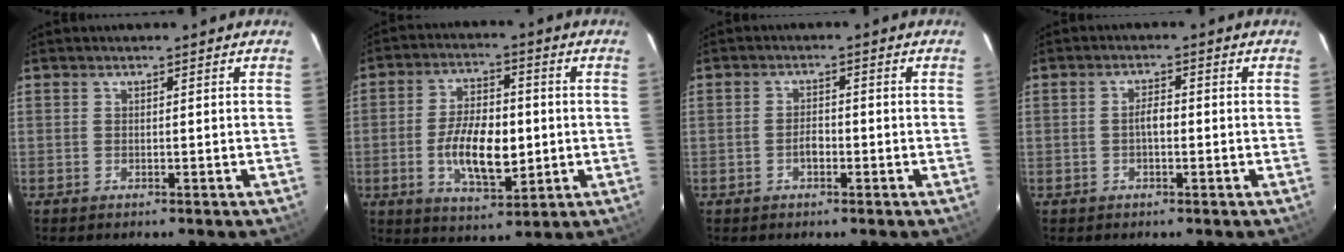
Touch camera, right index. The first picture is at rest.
{"total": 11.4, "force": [-1.6, 5.3, 10.0], "torque": [-0.191, -0.002, -0.022]}
{"total": 2.0, "force": [-1.0, 1.1, 1.3], "torque": [-0.026, 0.004, -0.018]}
{"total": 2.1, "force": [-0.4, 0.8, 1.9], "torque": [-0.038, 0.008, -0.009]}